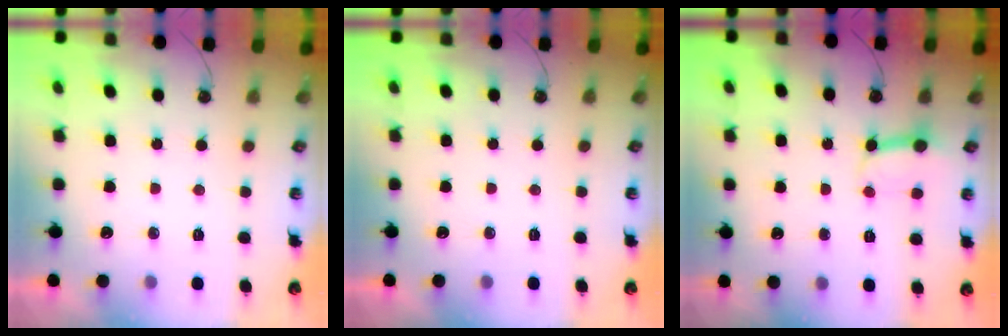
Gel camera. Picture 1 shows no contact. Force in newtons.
{"total": 0.0}
{"total": 7.8, "press": 7.7, "slide": 0.9}